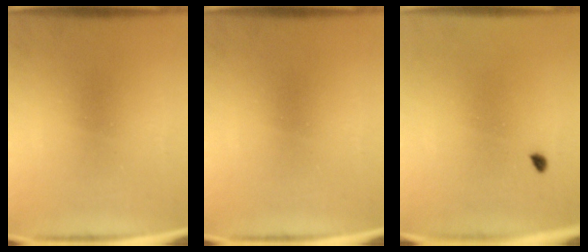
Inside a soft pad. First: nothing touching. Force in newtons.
{"total": 0.0}
{"total": 0.8}